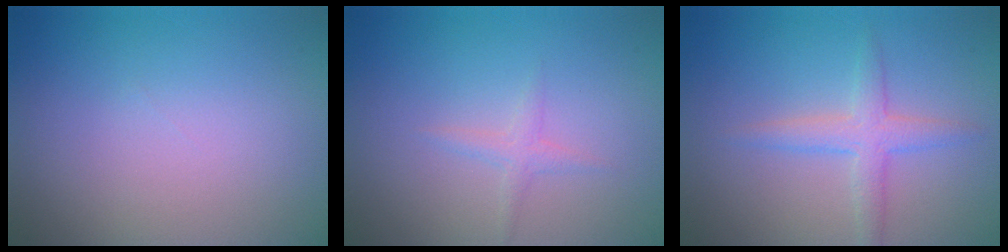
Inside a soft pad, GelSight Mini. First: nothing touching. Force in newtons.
{"total": 1.1, "press": 1.1, "slide": 0.0}
{"total": 2.7, "press": 2.7, "slide": 0.1}